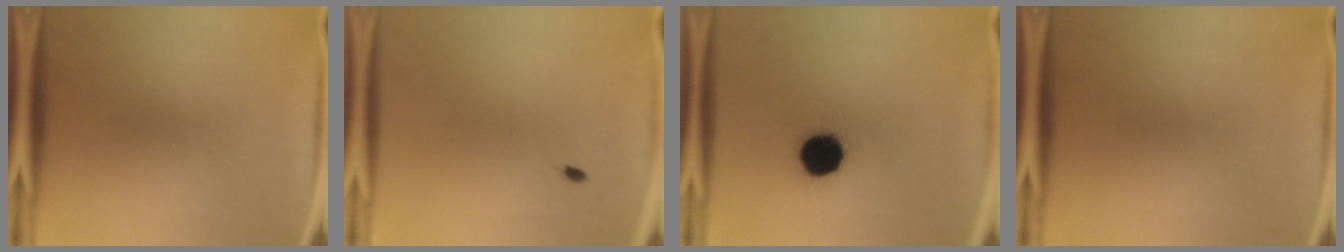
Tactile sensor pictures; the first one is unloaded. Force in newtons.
{"total": 0.5}
{"total": 12.7}
{"total": 0.0}